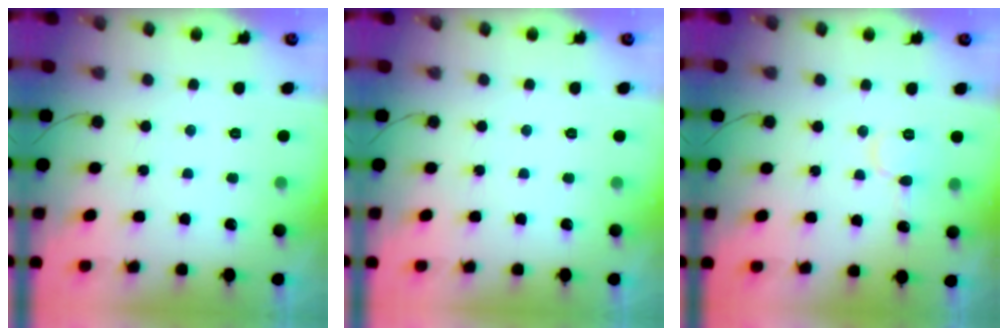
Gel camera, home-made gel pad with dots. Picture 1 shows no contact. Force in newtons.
{"total": 0.0}
{"total": 6.2, "press": 6.2, "slide": 0.5}